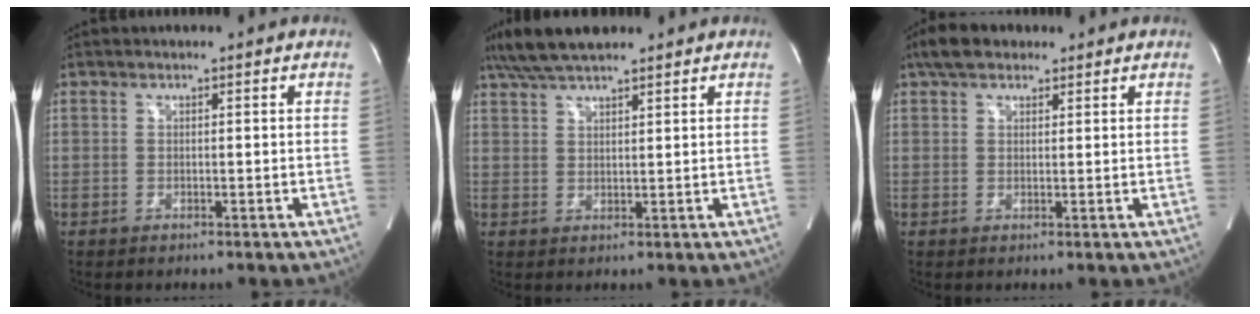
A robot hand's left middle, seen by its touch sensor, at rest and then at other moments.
{"total": 8.1, "force": [6.6, 1.5, 4.4], "torque": [-0.084, 0.030, 0.119]}
{"total": 5.1, "force": [3.7, 2.5, 2.3], "torque": [-0.050, 0.027, 0.068]}